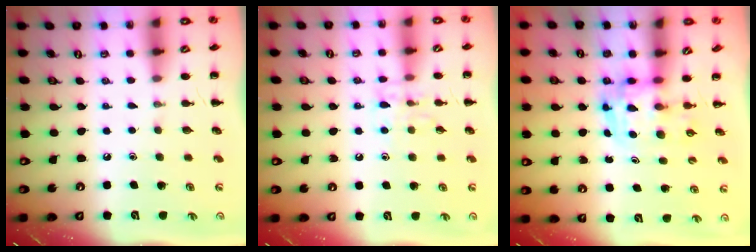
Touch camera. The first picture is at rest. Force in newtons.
{"total": 7.7, "press": 7.6, "slide": 0.4}
{"total": 3.5, "press": 3.4, "slide": 0.6}